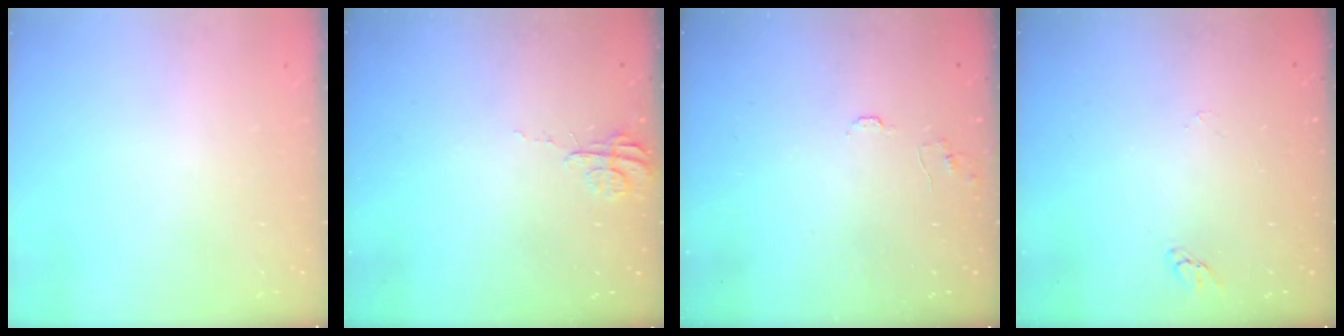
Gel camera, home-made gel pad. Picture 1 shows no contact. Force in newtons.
{"total": 3.8, "press": 3.8, "slide": 0.3}
{"total": 6.3, "press": 6.3, "slide": 0.5}
{"total": 2.2, "press": 2.2, "slide": 0.2}